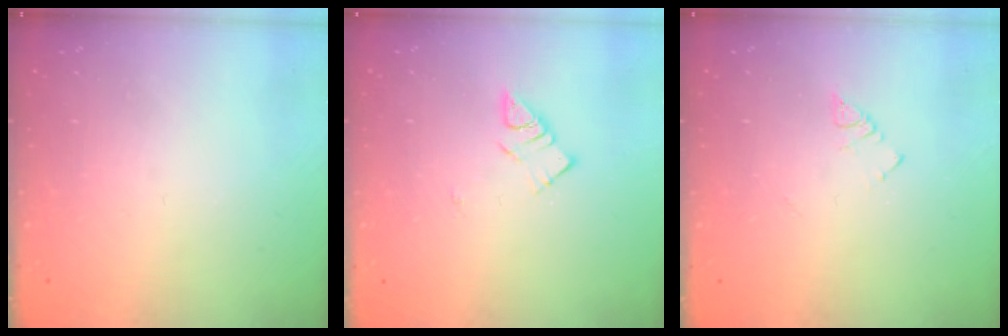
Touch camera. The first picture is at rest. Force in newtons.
{"total": 5.0, "press": 5.0, "slide": 0.2}
{"total": 3.9, "press": 3.9, "slide": 0.4}